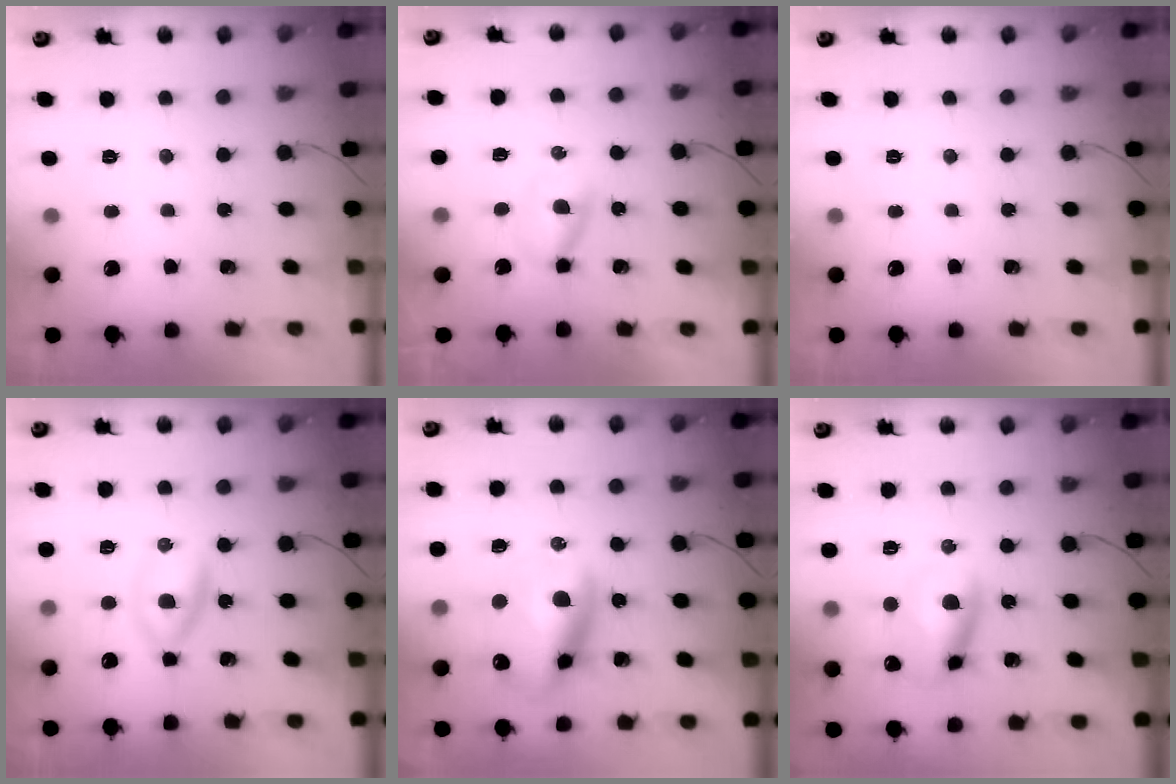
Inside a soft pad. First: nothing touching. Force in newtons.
{"total": 3.3, "press": 3.0, "slide": 1.3}
{"total": 0.0}
{"total": 3.0, "press": 2.9, "slide": 0.9}
{"total": 14.5, "press": 14.1, "slide": 3.5}
{"total": 10.1, "press": 10.0, "slide": 1.0}